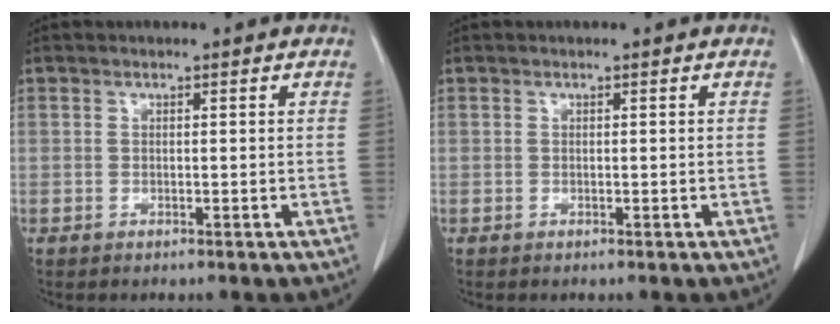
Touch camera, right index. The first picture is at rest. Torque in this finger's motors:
{"motor_torque": [0.00, 0.00, 0.00, 0.00]}